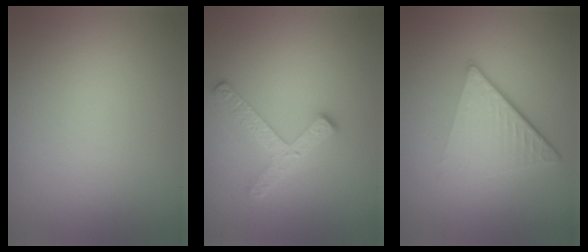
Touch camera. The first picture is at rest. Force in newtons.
{"total": 2.6, "press": 2.4, "slide": 0.9}
{"total": 4.9, "press": 2.9, "slide": 3.9}